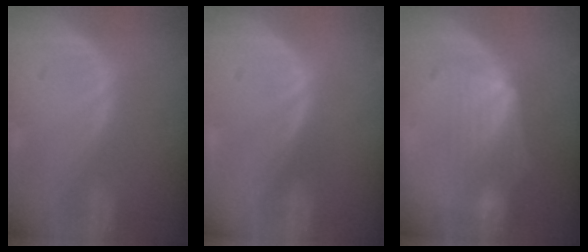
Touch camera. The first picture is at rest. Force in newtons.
{"total": 0.0}
{"total": 7.0, "press": 6.6, "slide": 2.3}